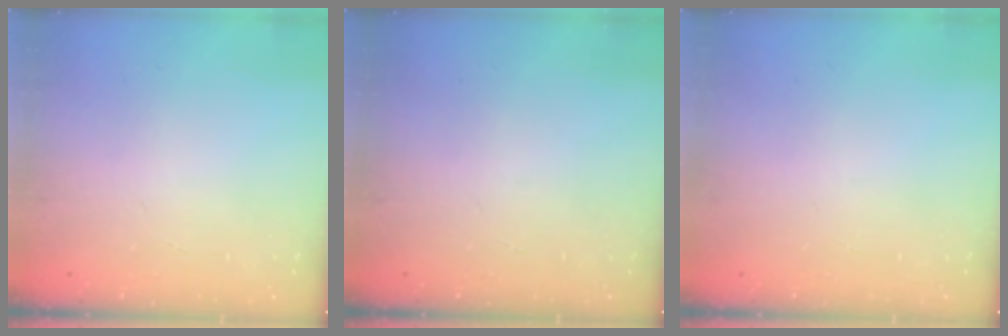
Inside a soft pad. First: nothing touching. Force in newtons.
{"total": 0.0}
{"total": 0.0}